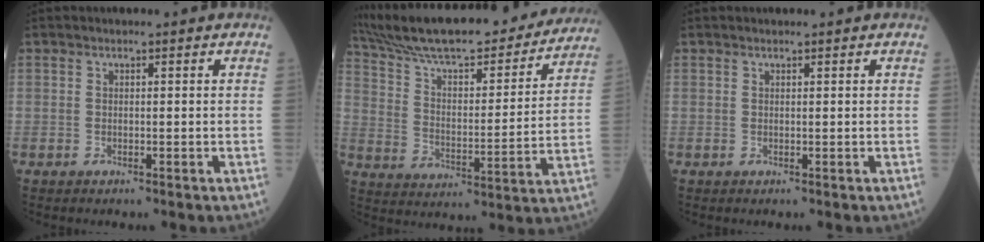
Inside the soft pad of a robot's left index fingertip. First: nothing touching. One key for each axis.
{"total": 27.5, "fx": 24.0, "fy": 5.5, "fz": 12.5, "tx": -0.210, "ty": 0.004, "tz": 0.343}
{"total": 0.7, "fx": 0.7, "fy": 0.0, "fz": 0.2, "tx": -0.004, "ty": 0.007, "tz": 0.012}